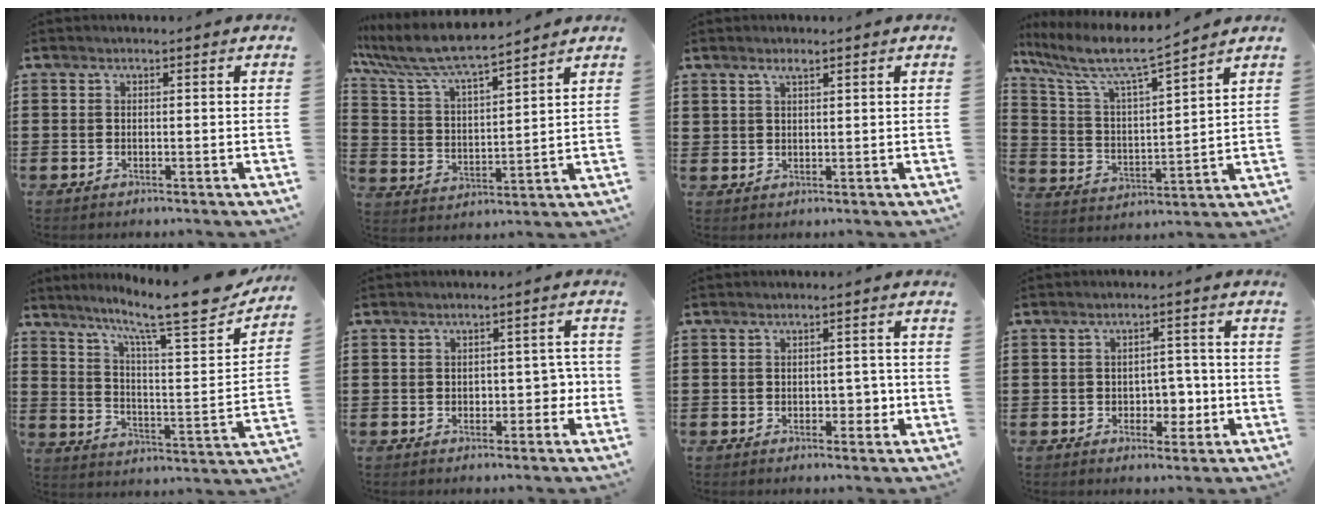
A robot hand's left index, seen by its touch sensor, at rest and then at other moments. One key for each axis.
{"total": 8.0, "fx": 7.3, "fy": 0.8, "fz": 3.3, "tx": -0.095, "ty": -0.039, "tz": 0.124}
{"total": 1.8, "fx": 1.4, "fy": 0.9, "fz": 0.7, "tx": -0.017, "ty": 0.003, "tz": 0.026}
{"total": 8.6, "fx": 7.2, "fy": 0.7, "fz": 4.6, "tx": -0.121, "ty": -0.043, "tz": 0.116}
{"total": 11.1, "fx": 9.1, "fy": 0.5, "fz": 6.3, "tx": -0.125, "ty": -0.067, "tz": 0.139}
{"total": 3.2, "fx": -0.4, "fy": 2.1, "fz": 2.4, "tx": -0.041, "ty": 0.003, "tz": -0.014}
{"total": 2.8, "fx": -0.6, "fy": 1.7, "fz": 2.2, "tx": -0.034, "ty": 0.001, "tz": -0.015}
{"total": 4.1, "fx": -1.1, "fy": 3.1, "fz": 2.4, "tx": -0.038, "ty": 0.001, "tz": -0.028}